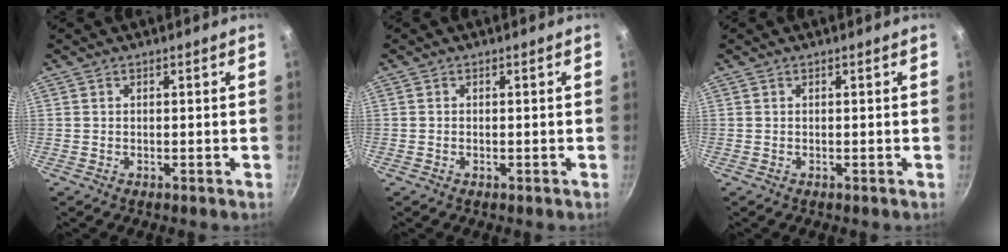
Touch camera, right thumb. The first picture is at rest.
{"total": 0.0}
{"total": 0.0}